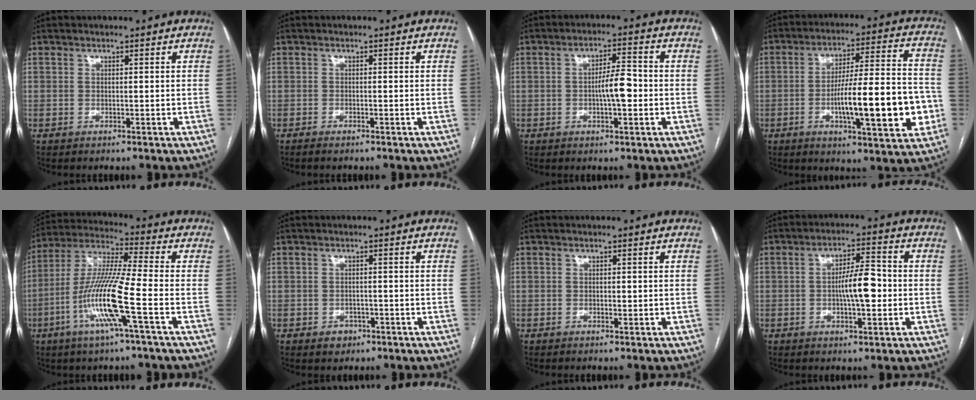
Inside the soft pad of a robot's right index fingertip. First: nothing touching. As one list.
[{"total": 1.1, "force": [-0.9, 0.1, 0.6], "torque": [-0.012, -0.002, -0.014]}, {"total": 5.6, "force": [-0.8, 1.3, 5.3], "torque": [-0.093, 0.009, -0.013]}, {"total": 17.3, "force": [-4.1, 2.8, 16.6], "torque": [-0.255, 0.010, -0.058]}, {"total": 13.8, "force": [-4.6, -0.4, 13.0], "torque": [-0.268, -0.007, -0.096]}, {"total": 2.4, "force": [-1.2, 1.9, 0.7], "torque": [-0.007, 0.005, -0.012]}, {"total": 0.7, "force": [-0.1, 0.3, 0.6], "torque": [-0.010, 0.000, -0.001]}, {"total": 7.5, "force": [-0.7, 2.0, 7.2], "torque": [-0.125, 0.012, -0.013]}]